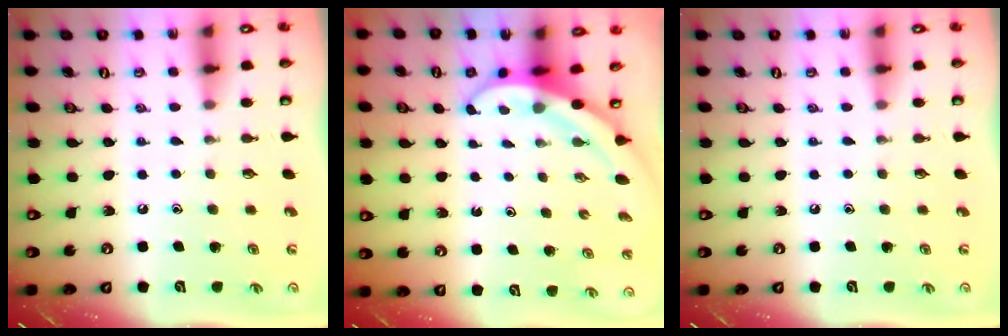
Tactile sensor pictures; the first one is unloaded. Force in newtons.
{"total": 3.7, "press": 3.7, "slide": 0.2}
{"total": 0.0}